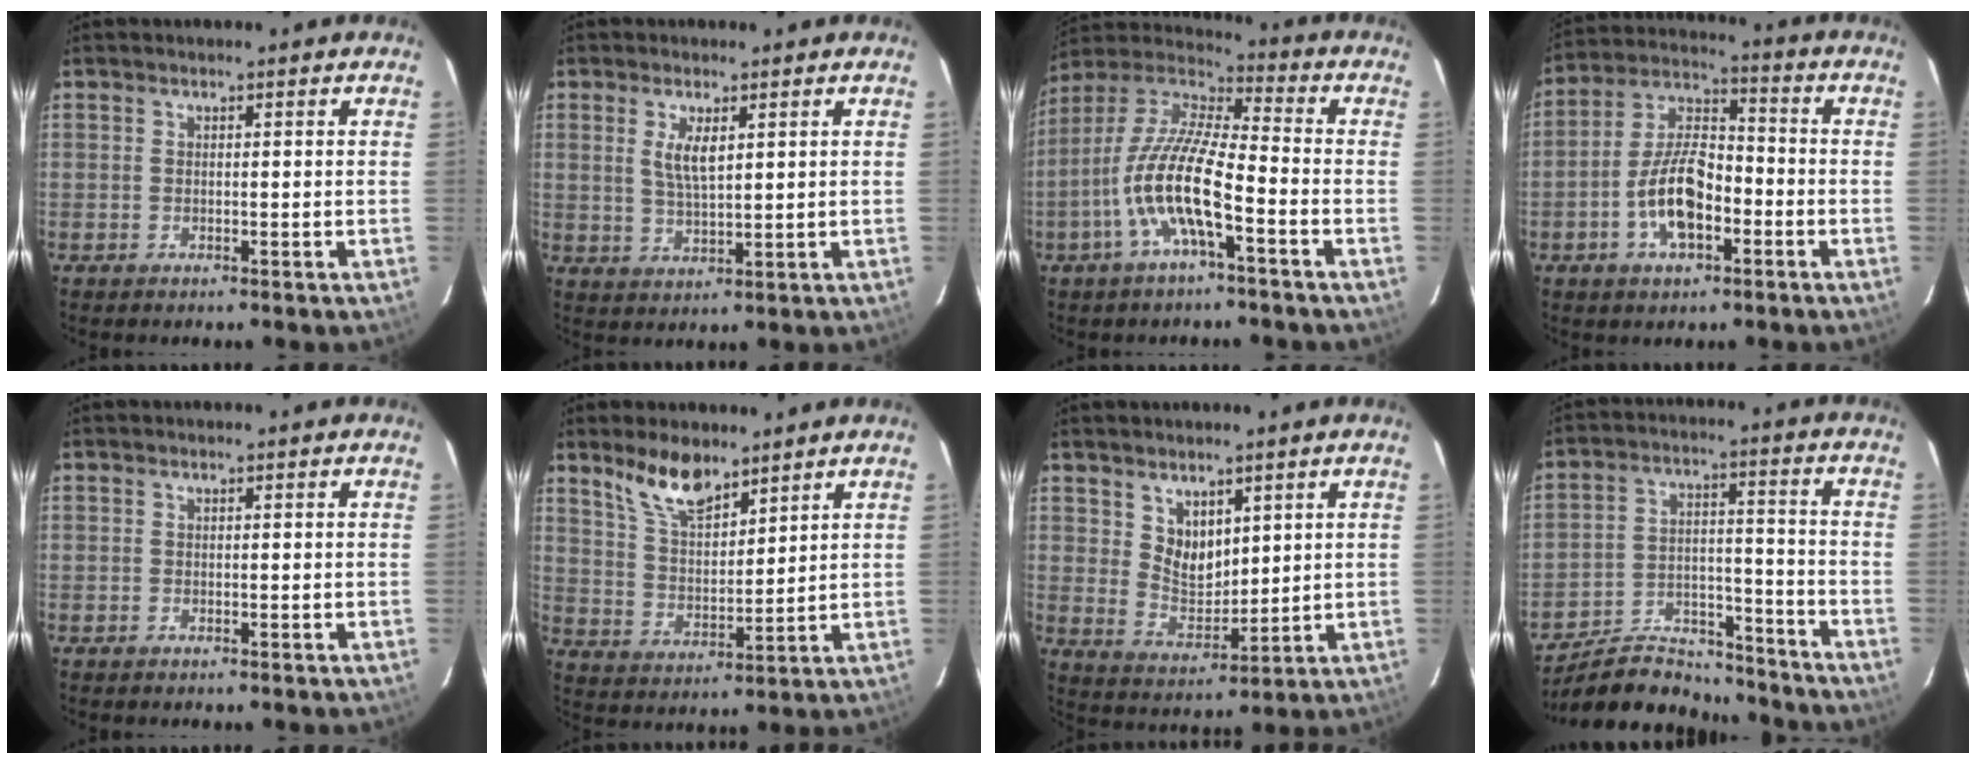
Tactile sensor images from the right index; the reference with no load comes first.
{"total": 4.9, "force": [1.7, 1.7, 4.3], "torque": [-0.080, -0.003, 0.036]}
{"total": 14.2, "force": [-5.4, 2.9, 12.8], "torque": [-0.258, -0.001, -0.110]}
{"total": 11.9, "force": [-4.4, 5.6, 9.5], "torque": [-0.194, 0.015, -0.076]}
{"total": 0.0}
{"total": 9.3, "force": [7.1, 3.2, 5.0], "torque": [-0.092, 0.004, 0.141]}
{"total": 6.7, "force": [3.9, 4.3, 3.3], "torque": [-0.049, 0.001, 0.082]}
{"total": 15.5, "force": [-14.1, 5.2, 3.8], "torque": [-0.087, 0.030, -0.217]}